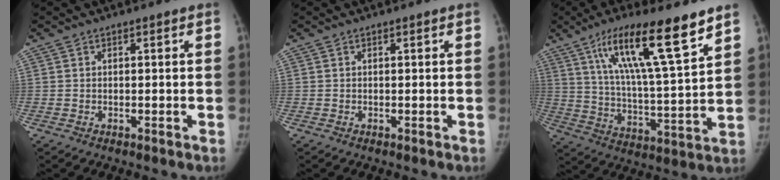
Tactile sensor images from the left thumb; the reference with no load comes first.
{"total": 0.0}
{"total": 19.8, "force": [11.9, 3.1, 15.5], "torque": [-0.247, -0.044, 0.209]}